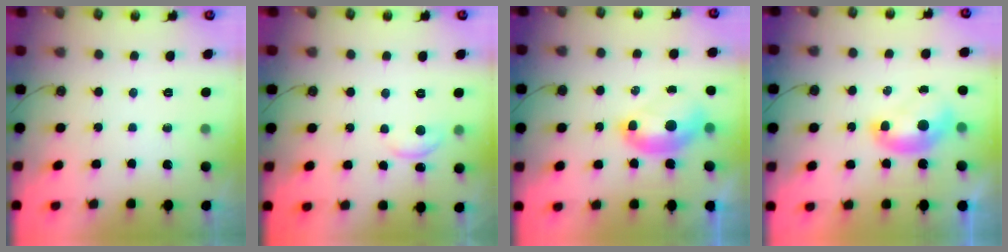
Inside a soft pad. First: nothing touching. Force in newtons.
{"total": 0.7, "press": 0.5, "slide": 0.4}
{"total": 2.5, "press": 2.4, "slide": 0.6}
{"total": 1.2, "press": 1.2, "slide": 0.3}